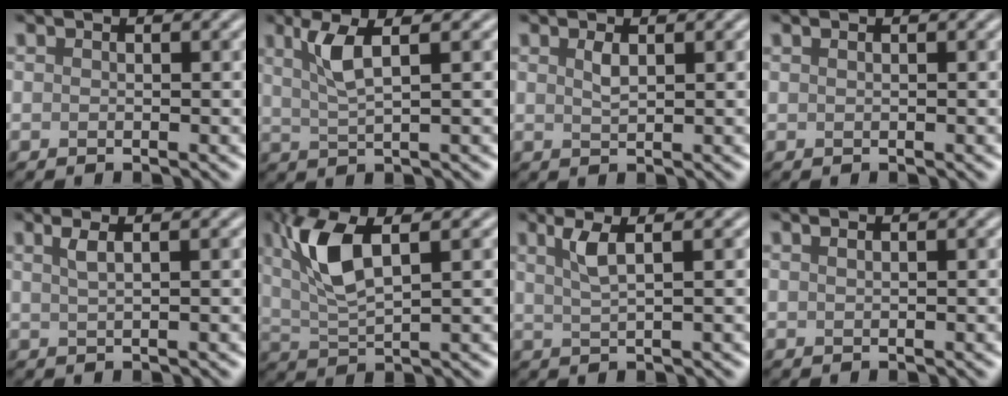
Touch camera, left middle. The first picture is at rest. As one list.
[{"total": 3.0, "force": [1.1, 0.5, 2.7], "torque": [-0.057, 0.001, 0.032]}, {"total": 0.7, "force": [0.3, 0.1, 0.6], "torque": [-0.016, 0.000, 0.013]}, {"total": 0.5, "force": [0.3, 0.3, 0.3], "torque": [0.003, -0.005, 0.001]}, {"total": 1.6, "force": [0.6, 0.5, 1.3], "torque": [-0.020, 0.006, 0.012]}, {"total": 5.6, "force": [1.8, 1.8, 5.0], "torque": [-0.114, 0.004, 0.045]}, {"total": 2.3, "force": [0.9, 0.5, 2.1], "torque": [-0.036, 0.001, 0.025]}, {"total": 0.8, "force": [0.5, 0.4, 0.5], "torque": [0.002, -0.004, 0.002]}]